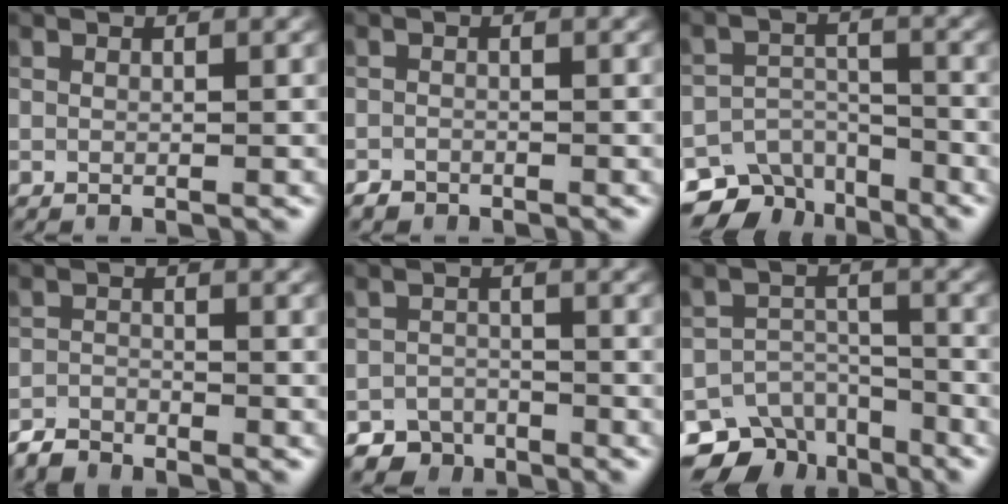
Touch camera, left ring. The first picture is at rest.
{"total": 1.1, "force": [-1.0, 0.5, 0.0], "torque": [0.002, -0.001, -0.020]}
{"total": 6.6, "force": [-5.1, 3.9, 1.6], "torque": [-0.004, -0.014, -0.074]}
{"total": 2.4, "force": [-2.4, 0.5, 0.2], "torque": [-0.003, -0.002, -0.054]}
{"total": 4.0, "force": [-3.5, 2.0, 0.1], "torque": [0.016, -0.002, -0.055]}
{"total": 7.5, "force": [-5.7, 4.6, 1.9], "torque": [-0.004, -0.010, -0.081]}